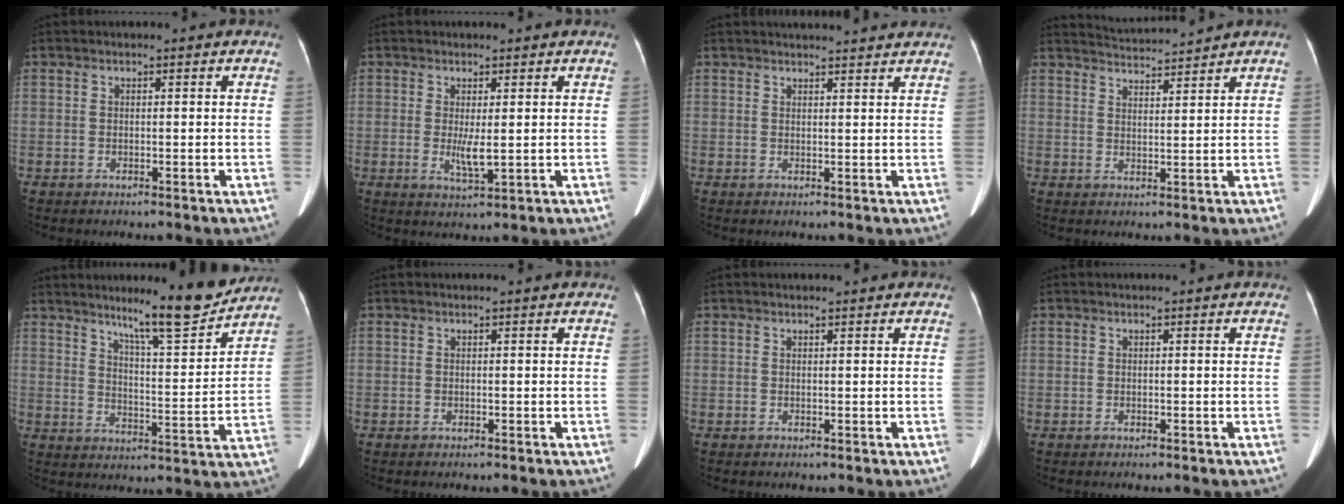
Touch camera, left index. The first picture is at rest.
{"total": 3.0, "force": [0.2, 0.4, 2.9], "torque": [-0.059, -0.009, 0.010]}
{"total": 7.8, "force": [7.4, 0.5, 2.2], "torque": [-0.027, 0.022, 0.080]}
{"total": 5.5, "force": [5.4, -1.1, 0.4], "torque": [-0.015, 0.009, 0.089]}
{"total": 12.3, "force": [10.5, 0.0, 6.5], "torque": [-0.097, -0.019, 0.159]}
{"total": 0.0}
{"total": 0.8, "force": [0.7, 0.1, 0.3], "torque": [-0.008, 0.008, 0.013]}
{"total": 0.0}